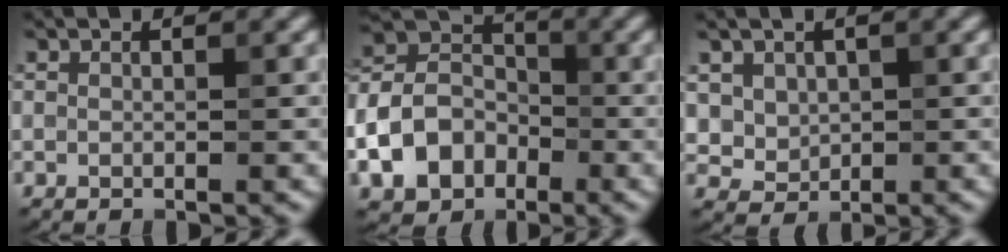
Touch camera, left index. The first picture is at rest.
{"total": 6.7, "force": [-2.7, 5.0, 3.7], "torque": [-0.074, 0.006, -0.057]}
{"total": 2.9, "force": [1.1, 2.3, 1.2], "torque": [-0.032, -0.003, 0.035]}